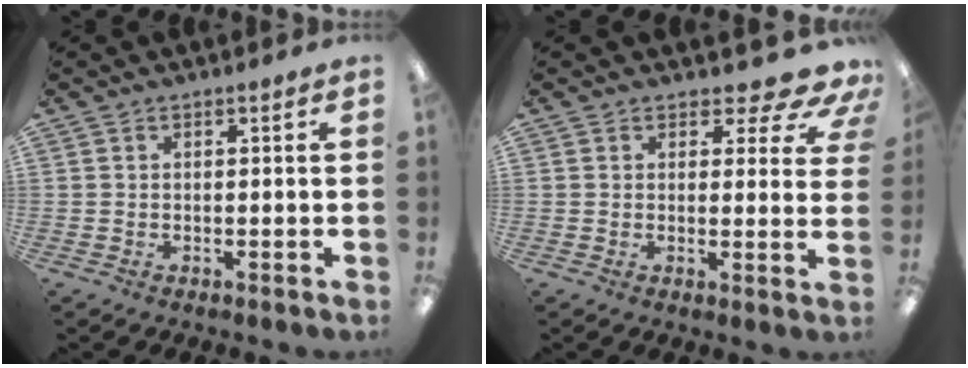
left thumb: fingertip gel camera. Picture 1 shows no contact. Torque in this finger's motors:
{"motor_torque": [-0.19, 0.28, -0.32, -0.02, 0.02]}